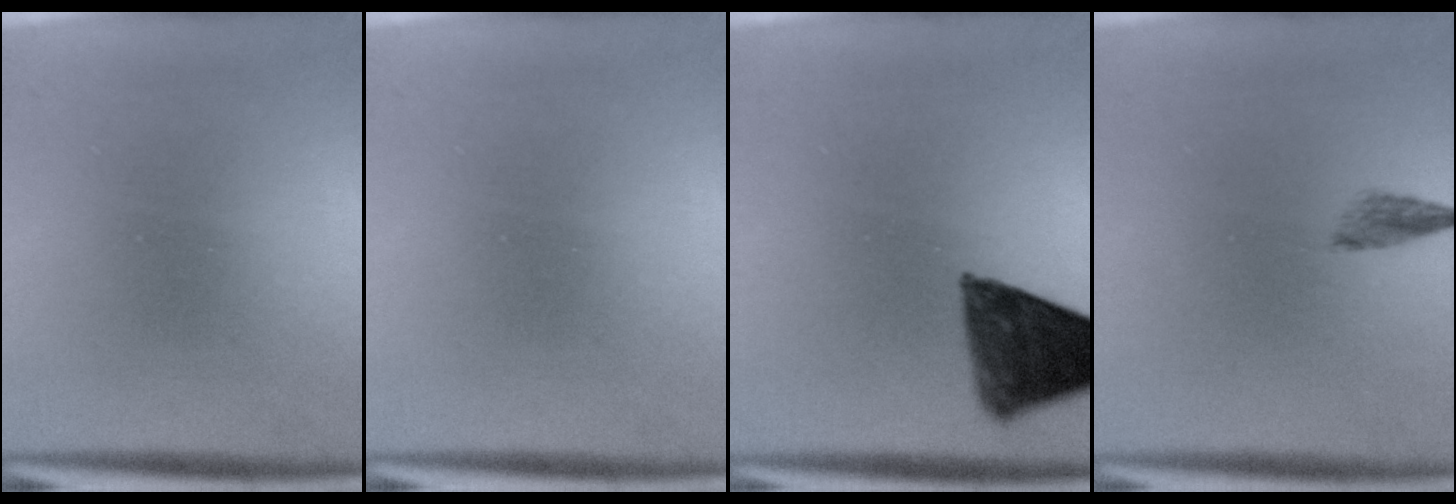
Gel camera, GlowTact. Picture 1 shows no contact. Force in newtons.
{"total": 0.0}
{"total": 10.0}
{"total": 3.0}